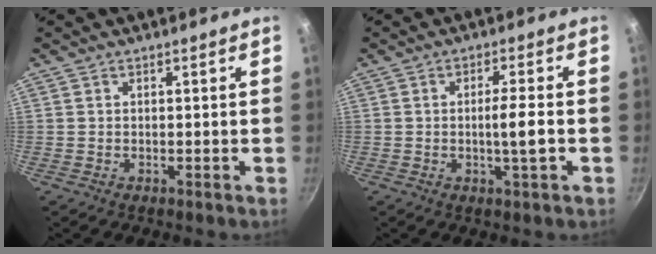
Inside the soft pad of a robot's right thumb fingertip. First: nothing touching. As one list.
[{"total": 5.1, "force": [-1.0, 0.2, 5.0], "torque": [-0.089, 0.005, -0.018]}]